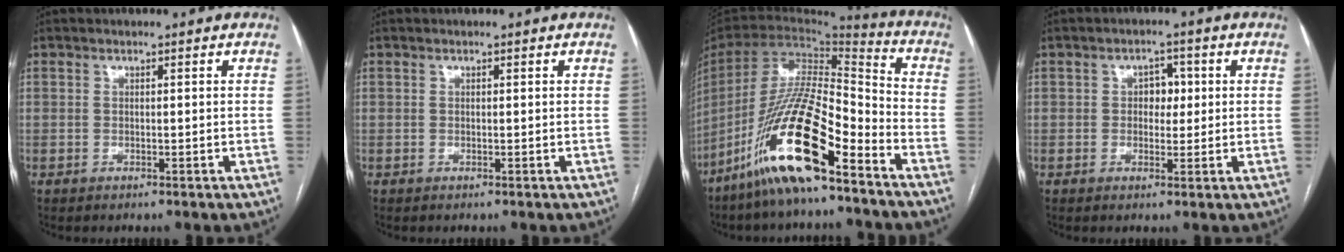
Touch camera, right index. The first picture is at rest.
{"total": 0.0}
{"total": 19.7, "force": [-12.3, 3.0, 15.1], "torque": [-0.318, -0.027, -0.232]}
{"total": 3.3, "force": [0.5, 2.2, 2.4], "torque": [-0.030, 0.010, 0.007]}